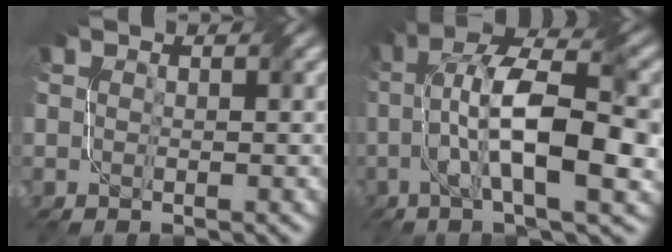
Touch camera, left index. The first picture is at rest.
{"total": 11.2, "force": [-0.7, 3.5, 10.6], "torque": [-0.189, 0.016, -0.013]}